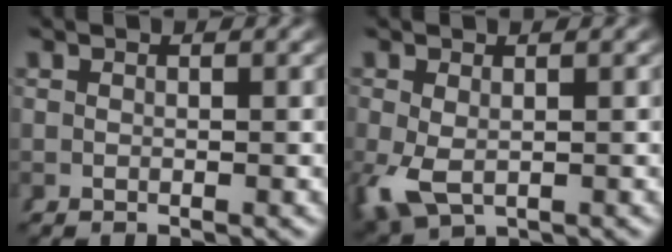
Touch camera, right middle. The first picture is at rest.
{"total": 3.5, "force": [-1.1, 2.3, 2.5], "torque": [-0.063, -0.029, 0.002]}